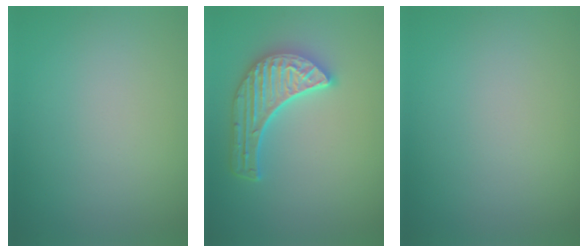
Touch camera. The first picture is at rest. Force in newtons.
{"total": 5.3, "press": 4.4, "slide": 2.8}
{"total": 0.0}